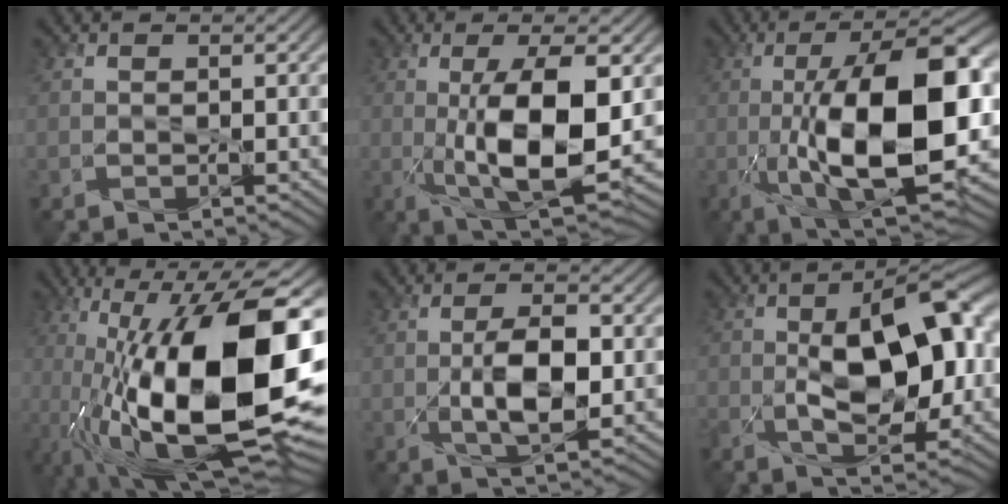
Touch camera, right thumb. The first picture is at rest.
{"total": 12.2, "force": [-0.4, 4.1, 11.5], "torque": [-0.208, -0.014, 0.003]}
{"total": 17.7, "force": [-2.5, 6.5, 16.3], "torque": [-0.263, 0.010, -0.048]}
{"total": 20.9, "force": [-3.4, 8.2, 18.9], "torque": [-0.333, -0.006, -0.061]}
{"total": 6.4, "force": [-0.8, 2.6, 5.7], "torque": [-0.114, -0.004, -0.011]}
{"total": 13.4, "force": [-1.3, 6.1, 11.8], "torque": [-0.195, -0.002, -0.021]}